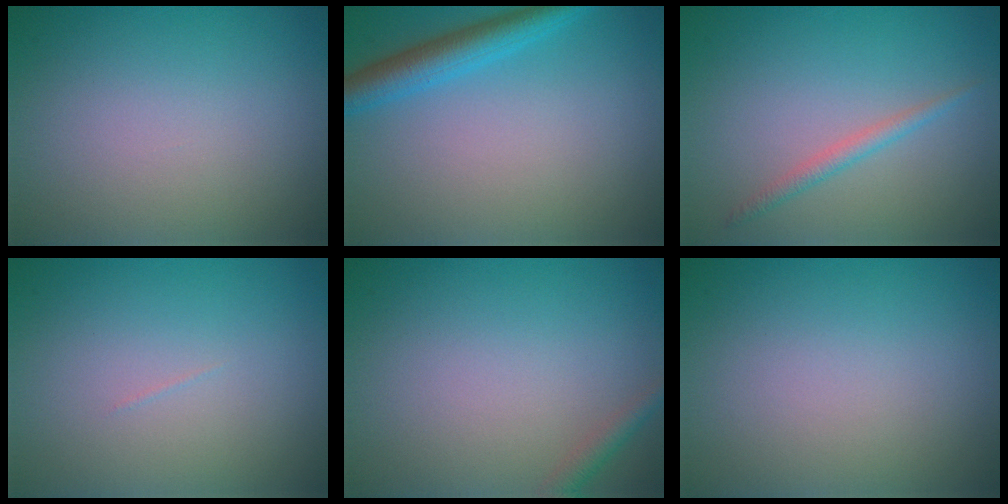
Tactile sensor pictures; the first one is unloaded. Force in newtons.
{"total": 3.5, "press": 3.5, "slide": 0.2}
{"total": 1.4, "press": 1.4, "slide": 0.0}
{"total": 0.0}
{"total": 1.3, "press": 1.3, "slide": 0.1}
{"total": 0.0}